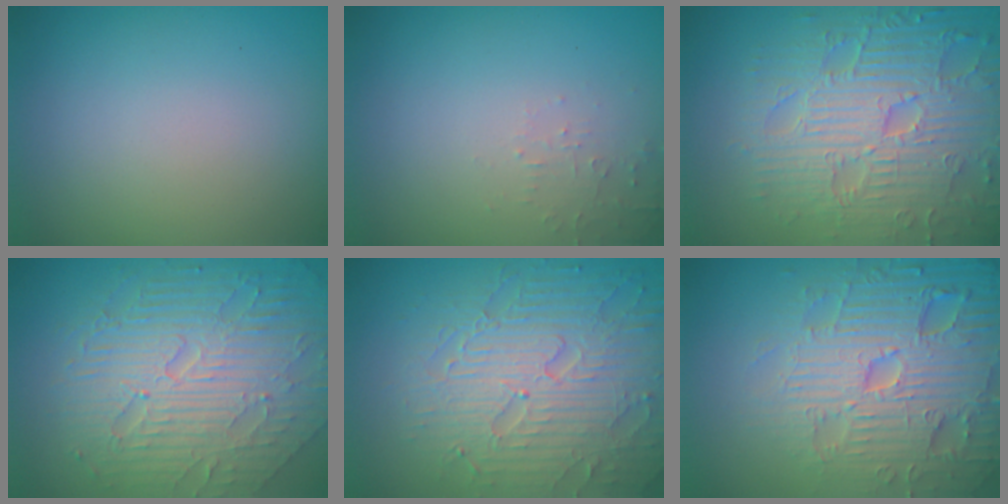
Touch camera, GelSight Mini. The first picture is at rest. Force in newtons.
{"total": 1.2, "press": 1.2, "slide": 0.3}
{"total": 9.4, "press": 6.8, "slide": 6.5}
{"total": 10.0, "press": 6.7, "slide": 7.5}
{"total": 8.2, "press": 6.1, "slide": 5.5}
{"total": 7.8, "press": 7.6, "slide": 1.7}